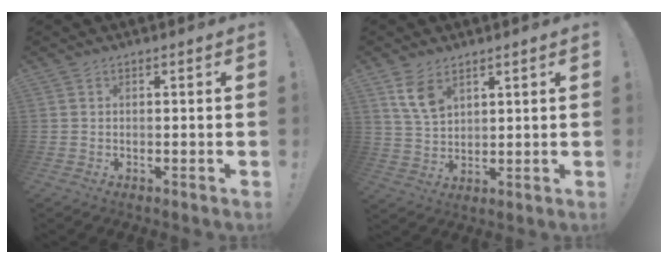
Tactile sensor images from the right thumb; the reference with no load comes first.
{"total": 8.0, "force": [4.8, 4.6, 4.5], "torque": [-0.078, -0.019, 0.092]}